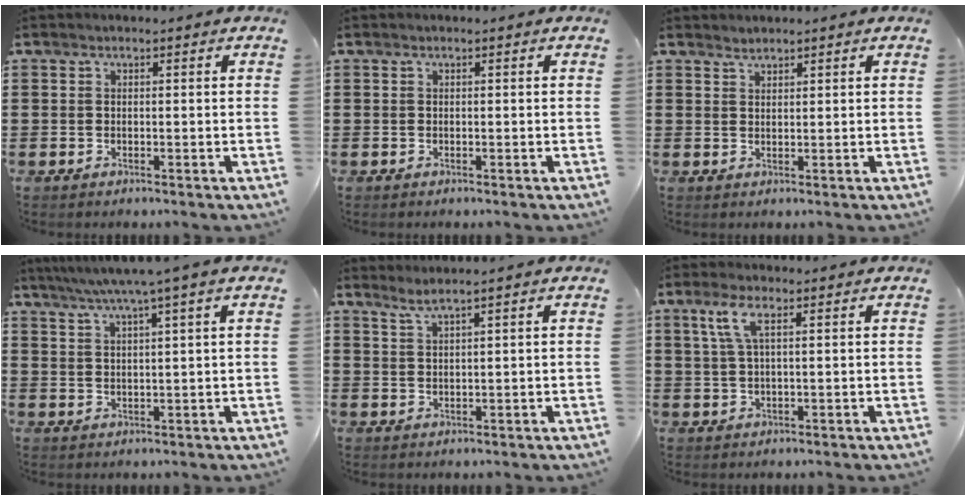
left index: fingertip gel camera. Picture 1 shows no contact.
{"total": 0.0}
{"total": 1.2, "force": [1.2, 0.2, 0.0], "torque": [-0.002, -0.001, 0.024]}
{"total": 4.4, "force": [2.9, -0.8, 3.2], "torque": [-0.070, -0.009, 0.047]}
{"total": 2.0, "force": [1.5, -0.4, 1.2], "torque": [-0.027, 0.001, 0.029]}
{"total": 3.9, "force": [1.6, 0.9, 3.5], "torque": [-0.078, 0.004, 0.027]}